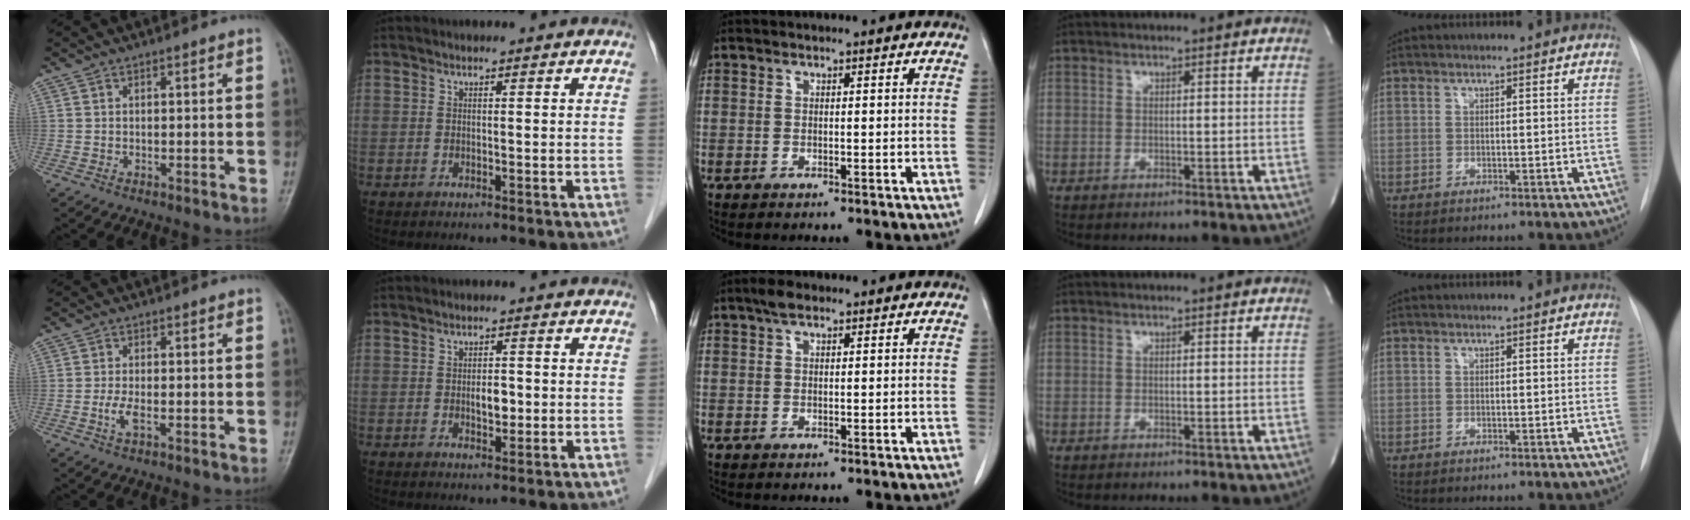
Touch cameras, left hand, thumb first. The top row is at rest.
{"thumb": {"total": 2.9, "force": [-0.7, 1.0, 2.6], "torque": [-0.058, 0.004, -0.014]}, "index": {"total": 2.4, "force": [-0.2, 1.3, 2.0], "torque": [-0.033, 0.001, -0.002]}, "middle": {"total": 2.2, "force": [1.5, 0.9, 1.4], "torque": [-0.029, 0.013, 0.025]}}